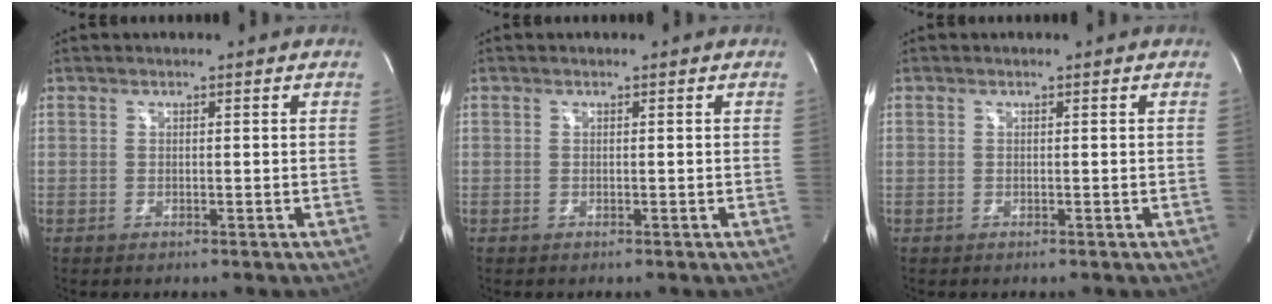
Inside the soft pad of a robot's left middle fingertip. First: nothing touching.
{"total": 0.0}
{"total": 0.0}